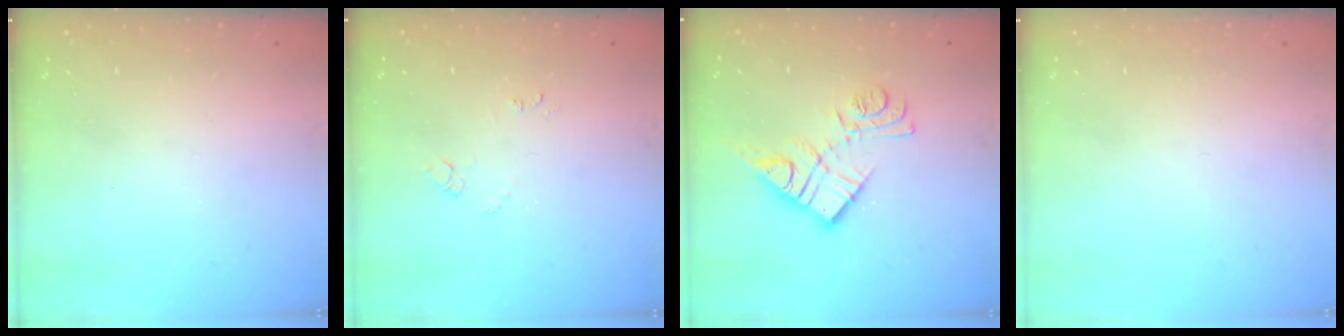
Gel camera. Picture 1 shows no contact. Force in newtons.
{"total": 5.8, "press": 5.8, "slide": 0.6}
{"total": 13.1, "press": 13.1, "slide": 0.9}
{"total": 1.8, "press": 1.8, "slide": 0.1}